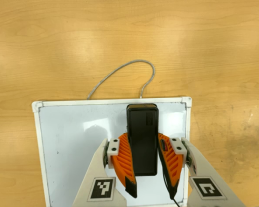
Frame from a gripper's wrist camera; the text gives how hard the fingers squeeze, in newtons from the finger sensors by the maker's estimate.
{"total": 9.7, "left": 7.8, "right": 11.5}